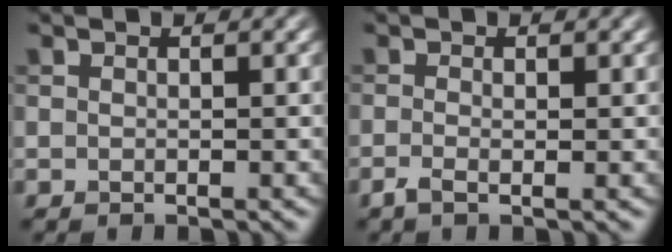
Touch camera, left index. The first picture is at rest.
{"total": 1.5, "force": [-0.7, 0.3, 1.3], "torque": [-0.031, -0.004, -0.015]}